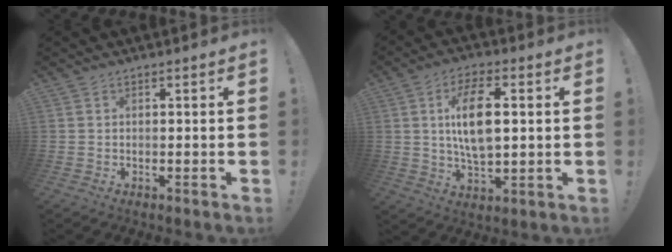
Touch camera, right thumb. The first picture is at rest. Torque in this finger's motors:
{"motor_torque": [2.56, 2.45, 1.84, -0.21, 0.16]}